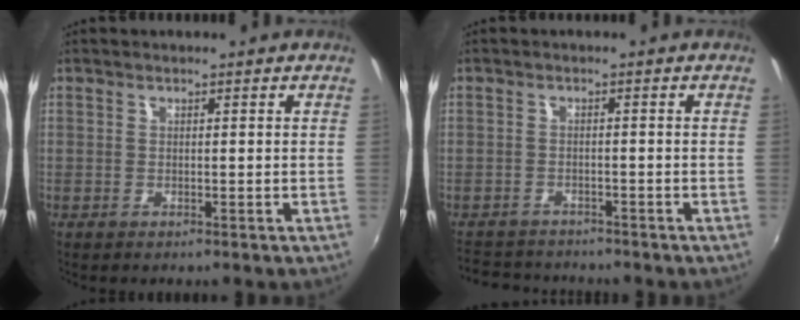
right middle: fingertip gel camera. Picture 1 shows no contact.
{"total": 6.8, "force": [-6.3, 2.4, 1.3], "torque": [-0.048, 0.002, -0.102]}